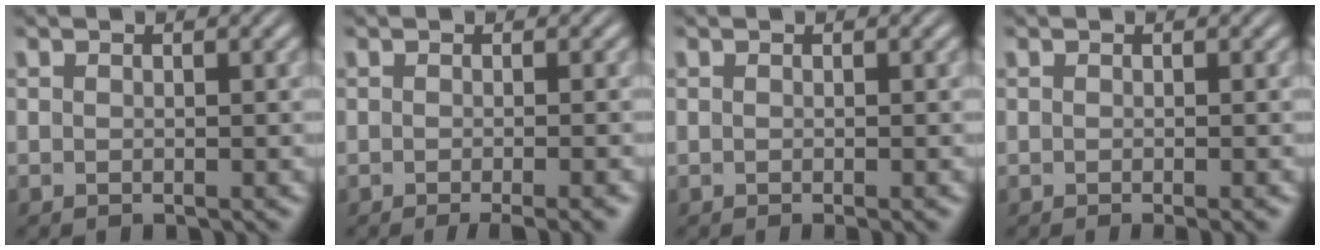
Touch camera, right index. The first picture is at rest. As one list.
[{"total": 3.1, "force": [-2.4, 0.3, 1.9], "torque": [-0.014, 0.003, -0.038]}, {"total": 0.7, "force": [-0.4, -0.3, 0.5], "torque": [0.002, 0.004, -0.006]}, {"total": 1.1, "force": [-0.7, -0.2, 0.8], "torque": [-0.001, 0.005, -0.012]}]